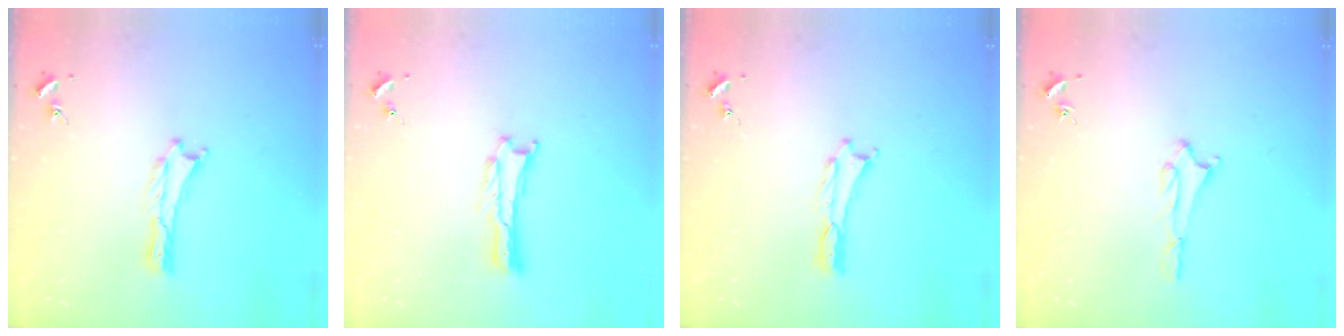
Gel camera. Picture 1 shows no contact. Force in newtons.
{"total": 0.0}
{"total": 0.0}
{"total": 1.6, "press": 1.6, "slide": 0.2}